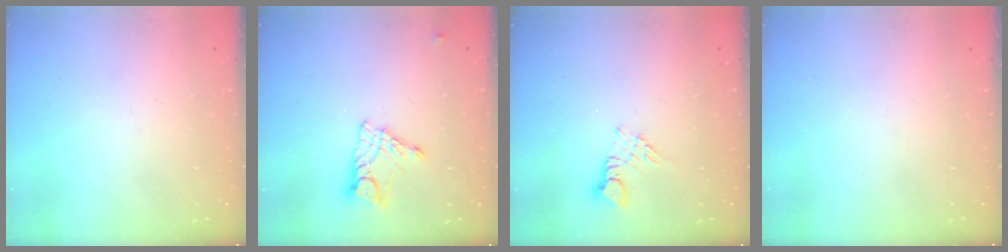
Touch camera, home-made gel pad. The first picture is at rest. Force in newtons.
{"total": 10.2, "press": 10.2, "slide": 0.8}
{"total": 3.0, "press": 3.0, "slide": 0.3}
{"total": 0.0}